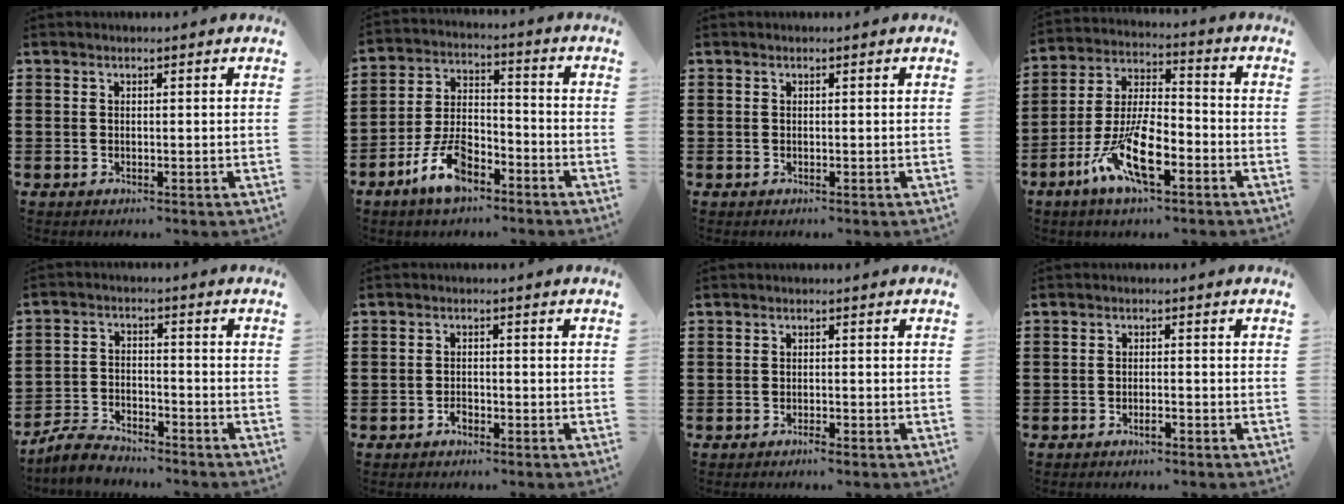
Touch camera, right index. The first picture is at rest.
{"total": 8.8, "force": [-5.4, 3.9, 5.8], "torque": [-0.132, 0.009, -0.103]}
{"total": 0.0}
{"total": 12.1, "force": [-5.9, 4.6, 9.5], "torque": [-0.208, 0.003, -0.111]}
{"total": 4.6, "force": [-4.4, 0.9, 0.9], "torque": [-0.032, 0.003, -0.092]}
{"total": 1.4, "force": [-1.2, 0.6, 0.5], "torque": [-0.014, -0.003, -0.023]}
{"total": 1.0, "force": [-0.9, 0.1, 0.4], "torque": [-0.011, -0.003, -0.016]}
{"total": 1.6, "force": [-1.1, 0.3, 1.1], "torque": [-0.022, -0.003, -0.019]}